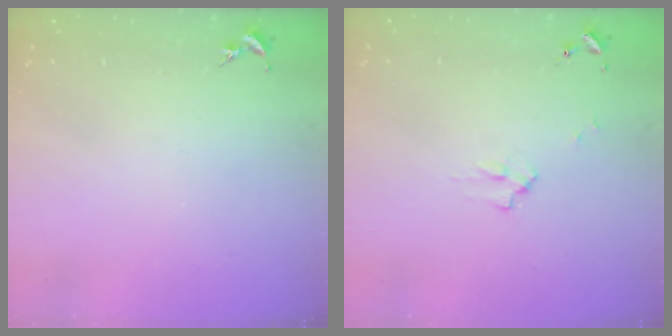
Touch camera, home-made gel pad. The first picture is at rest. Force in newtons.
{"total": 2.2, "press": 2.2, "slide": 0.3}